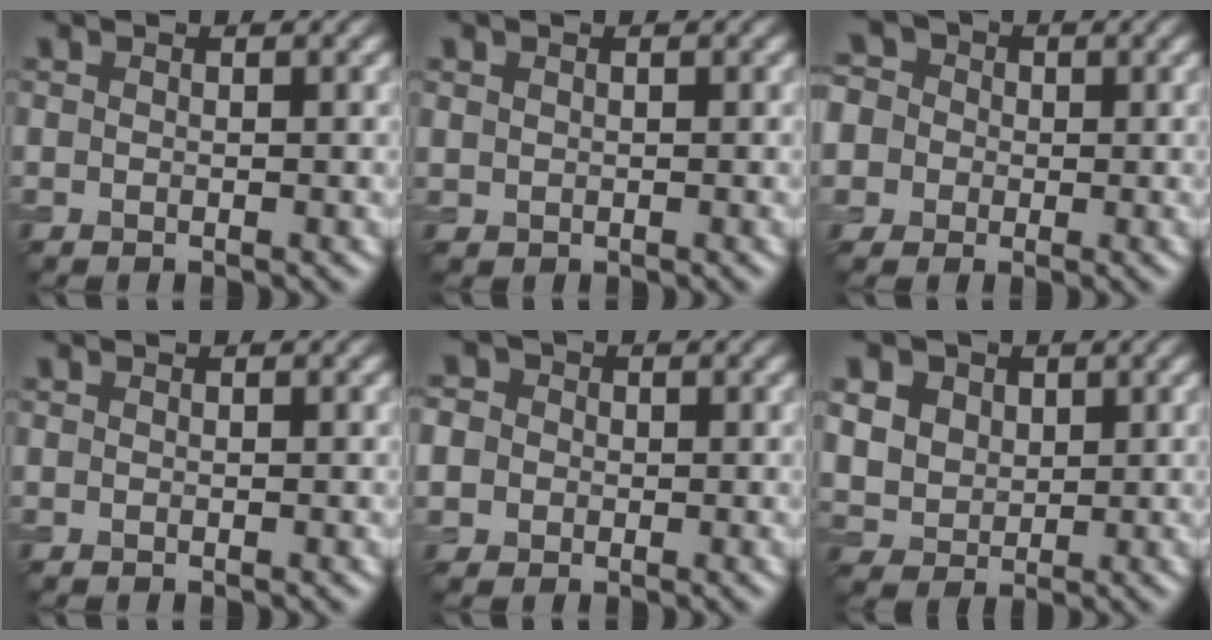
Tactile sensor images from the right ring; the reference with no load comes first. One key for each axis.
{"total": 0.7, "fx": 0.2, "fy": 0.6, "fz": 0.1, "tx": 0.001, "ty": -0.003, "tz": 0.006}
{"total": 8.0, "fx": 0.6, "fy": 7.3, "fz": 3.1, "tx": -0.060, "ty": 0.037, "tz": -0.035}
{"total": 0.0}
{"total": 6.4, "fx": 0.9, "fy": 5.9, "fz": 2.4, "tx": -0.056, "ty": 0.036, "tz": -0.021}
{"total": 9.4, "fx": 4.1, "fy": 7.2, "fz": 4.4, "tx": -0.110, "ty": 0.026, "tz": 0.063}